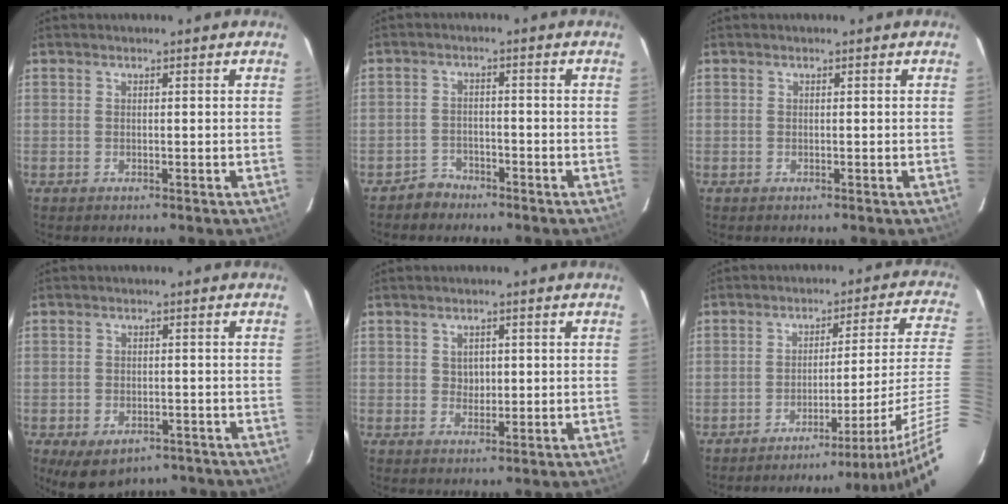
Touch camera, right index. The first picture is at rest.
{"total": 3.3, "force": [-2.7, 2.0, -0.2], "torque": [-0.004, 0.012, -0.048]}
{"total": 0.0}
{"total": 9.0, "force": [-6.0, 5.1, 4.3], "torque": [-0.088, -0.011, -0.074]}
{"total": 2.5, "force": [0.4, 2.2, 1.1], "torque": [-0.015, 0.005, 0.009]}
{"total": 17.2, "force": [-11.6, -1.7, 12.6], "torque": [-0.155, -0.027, -0.154]}